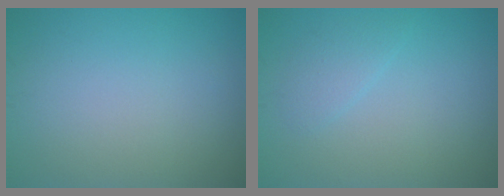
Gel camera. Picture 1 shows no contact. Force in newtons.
{"total": 1.3, "press": 1.3, "slide": 0.1}